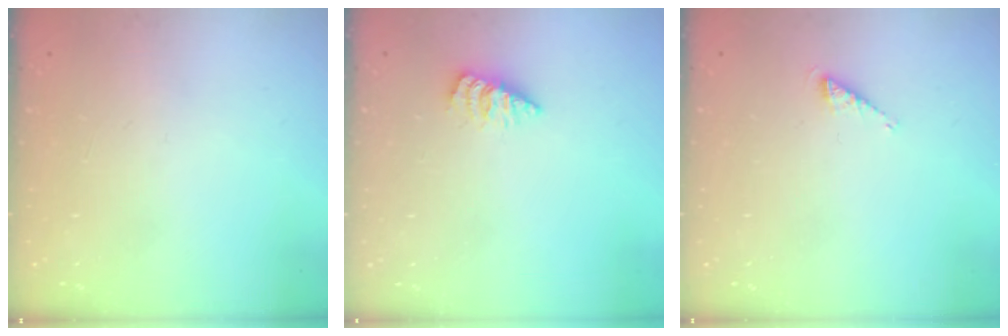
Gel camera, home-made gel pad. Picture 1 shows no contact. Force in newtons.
{"total": 2.8, "press": 2.7, "slide": 0.3}
{"total": 3.2, "press": 3.2, "slide": 0.4}